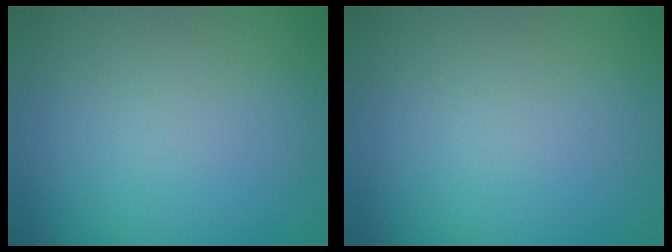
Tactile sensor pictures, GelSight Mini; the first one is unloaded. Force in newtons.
{"total": 0.0}